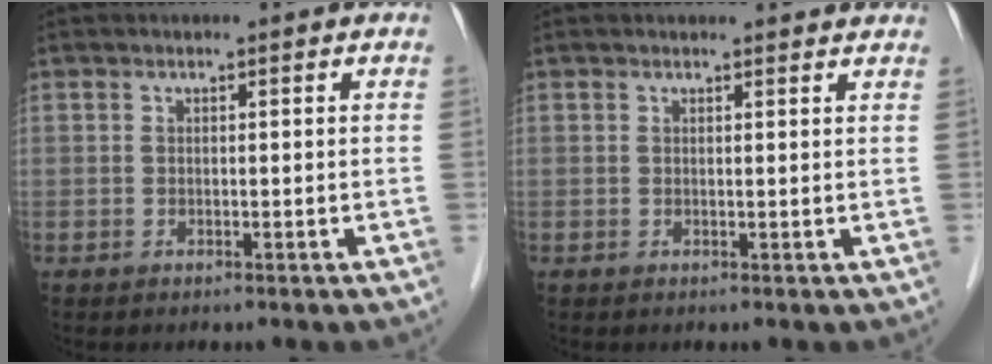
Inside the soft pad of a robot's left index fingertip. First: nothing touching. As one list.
[{"total": 4.5, "force": [4.3, 0.7, 0.8], "torque": [-0.009, 0.012, 0.040]}]